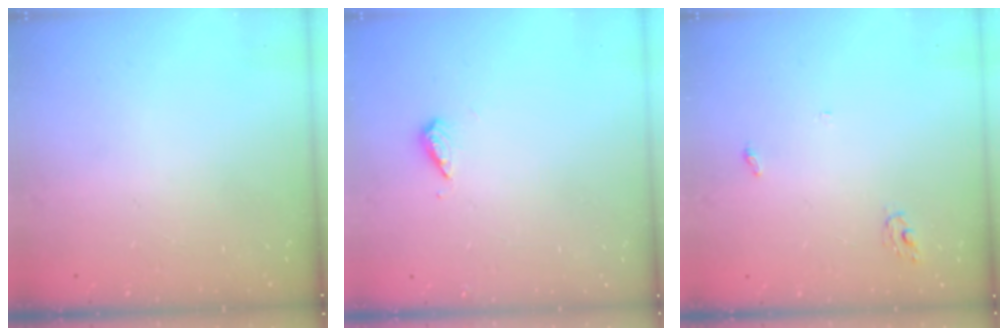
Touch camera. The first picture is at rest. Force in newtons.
{"total": 5.8, "press": 5.6, "slide": 1.3}
{"total": 2.8, "press": 2.8, "slide": 0.2}